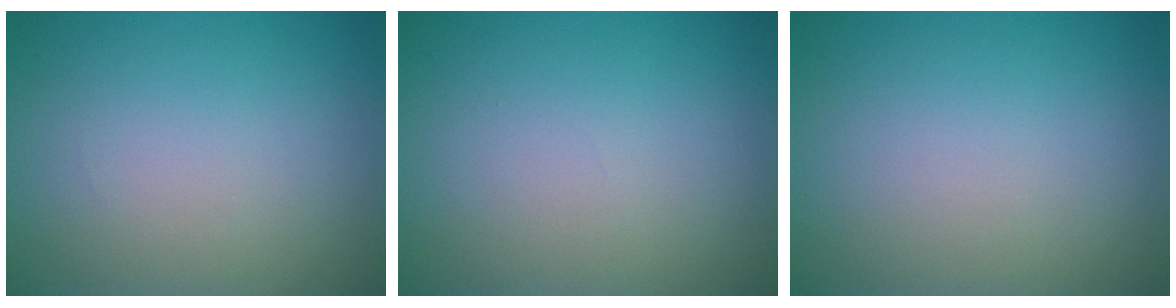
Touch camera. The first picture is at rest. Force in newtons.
{"total": 0.0}
{"total": 0.0}